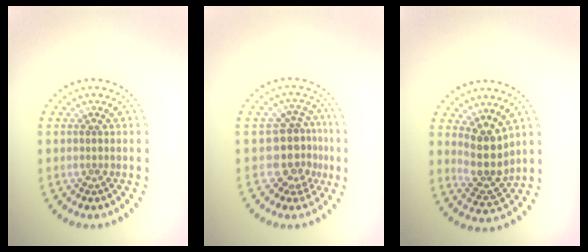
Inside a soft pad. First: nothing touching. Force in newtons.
{"total": 3.9, "press": 3.1, "slide": 2.4}
{"total": 3.8, "press": 3.2, "slide": 2.1}